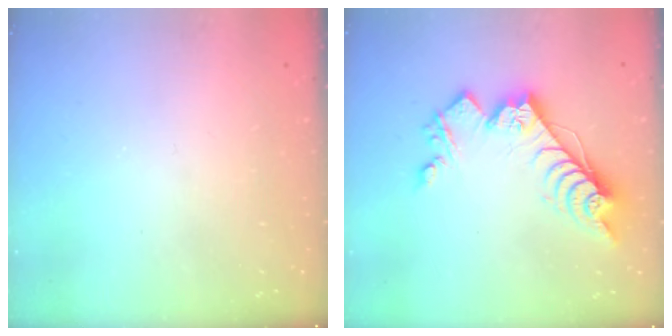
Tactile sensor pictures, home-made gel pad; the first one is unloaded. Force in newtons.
{"total": 16.7, "press": 16.7, "slide": 0.3}